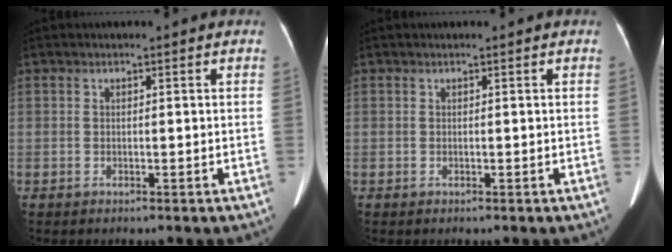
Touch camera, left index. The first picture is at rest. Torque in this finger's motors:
{"motor_torque": [0.09, 0.13, -0.01, 0.01]}